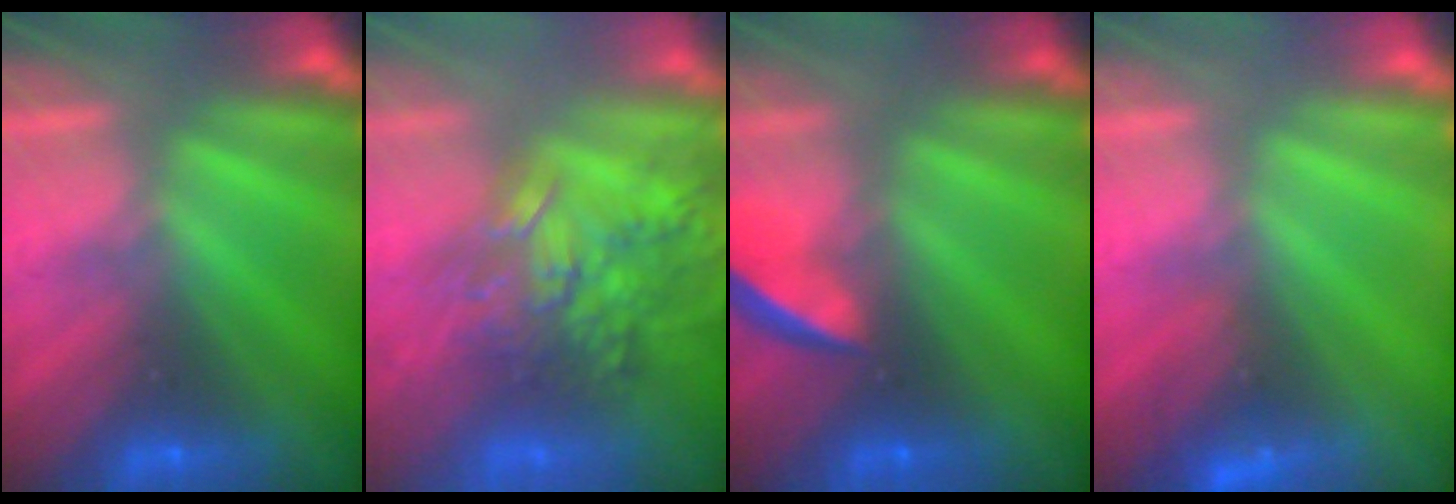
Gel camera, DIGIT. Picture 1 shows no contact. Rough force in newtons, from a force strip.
{"total": 7.2}
{"total": 6.6}
{"total": 2.5}